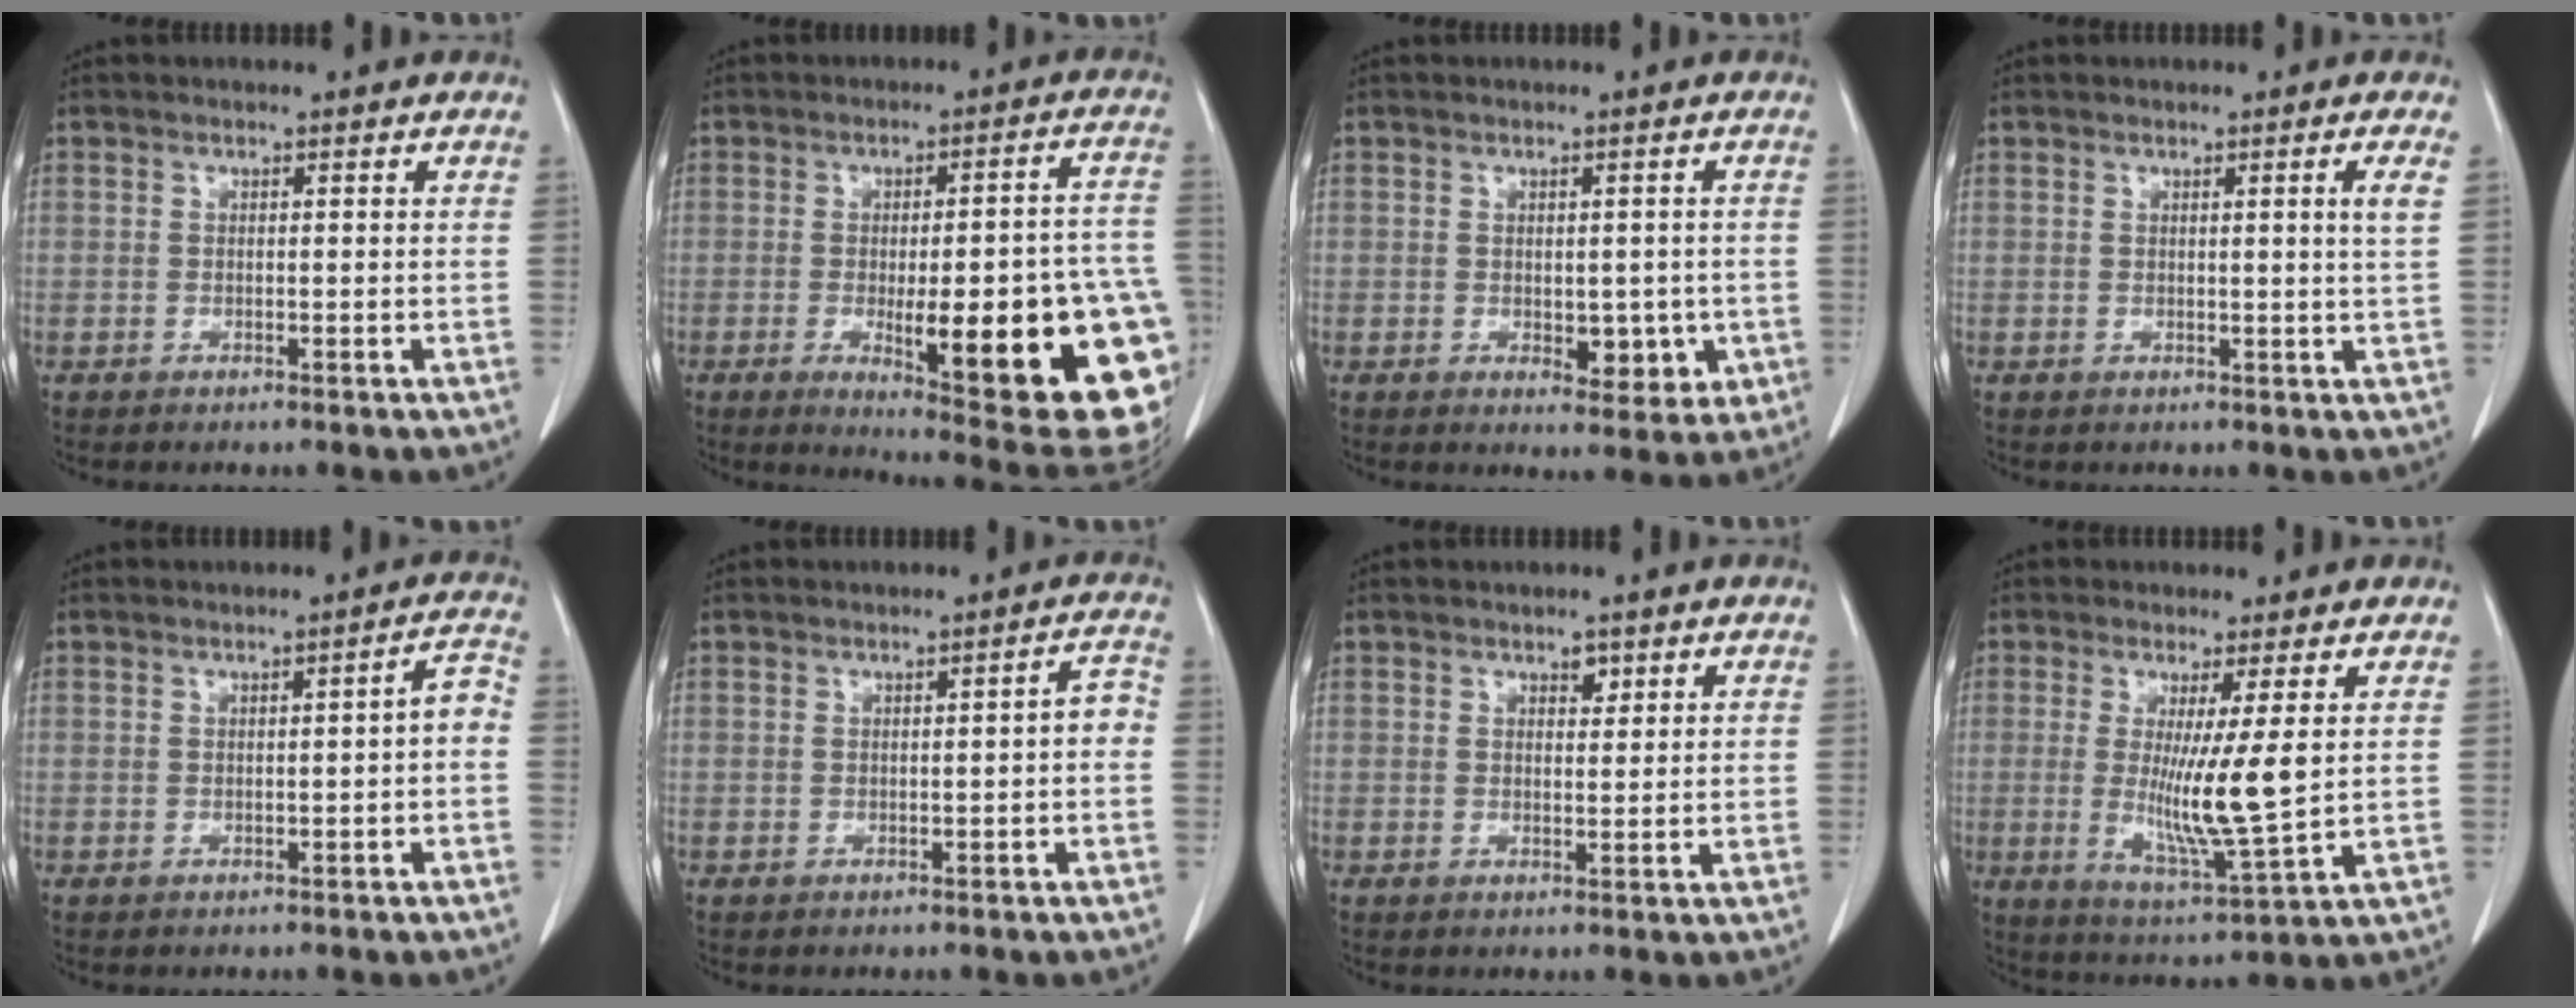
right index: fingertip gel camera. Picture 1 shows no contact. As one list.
[{"total": 23.9, "force": [-6.9, 4.4, 22.4], "torque": [-0.187, 0.002, -0.071]}, {"total": 5.4, "force": [-0.9, 3.0, 4.4], "torque": [-0.041, -0.003, -0.003]}, {"total": 2.1, "force": [0.9, -0.8, 1.8], "torque": [-0.027, -0.009, 0.016]}, {"total": 2.6, "force": [-0.4, 0.3, 2.6], "torque": [-0.030, 0.012, -0.004]}, {"total": 2.3, "force": [-0.3, 0.4, 2.3], "torque": [-0.027, 0.011, -0.003]}, {"total": 1.7, "force": [1.1, 0.8, 0.9], "torque": [-0.012, -0.004, 0.017]}, {"total": 9.5, "force": [0.9, -0.4, 9.5], "torque": [-0.181, -0.038, 0.018]}]